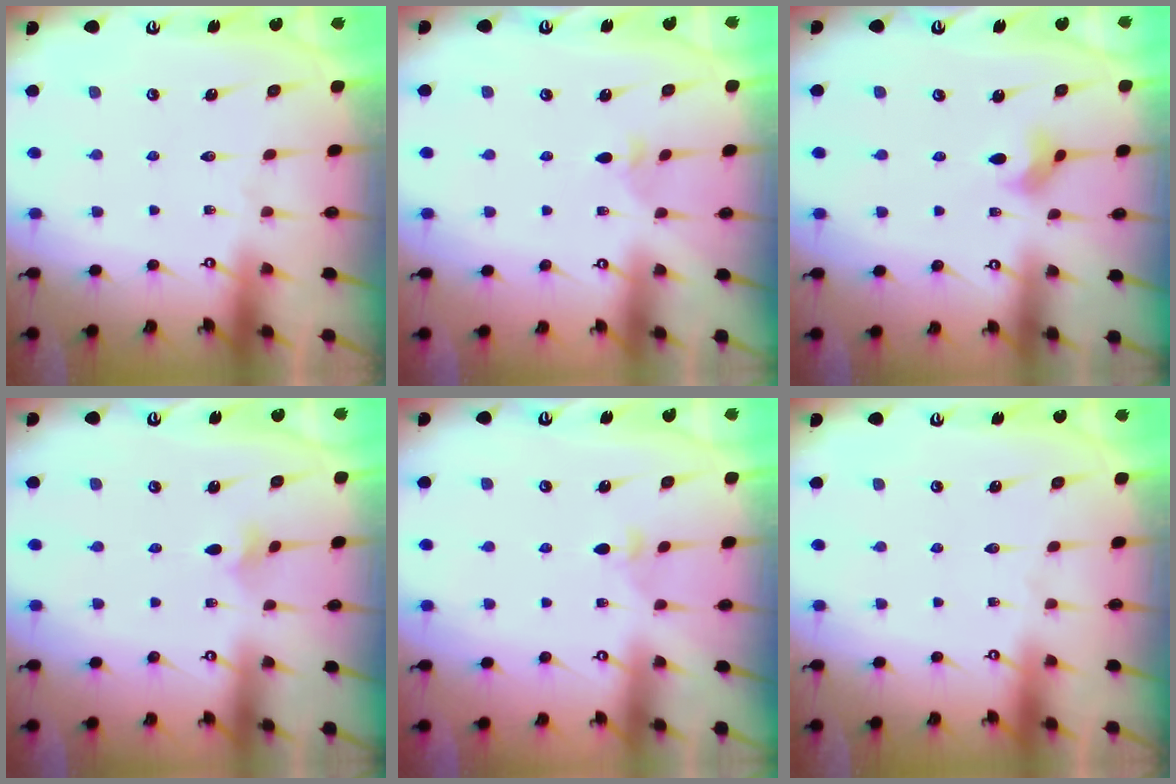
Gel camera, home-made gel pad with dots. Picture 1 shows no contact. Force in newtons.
{"total": 2.4, "press": 2.3, "slide": 0.6}
{"total": 3.0, "press": 3.0, "slide": 0.6}
{"total": 3.1, "press": 3.0, "slide": 0.7}
{"total": 2.8, "press": 2.7, "slide": 0.8}
{"total": 0.0}